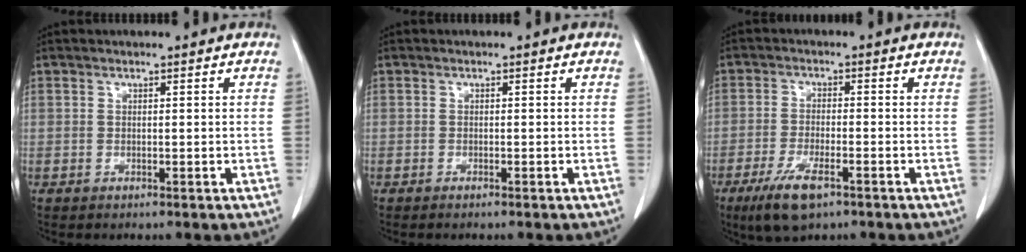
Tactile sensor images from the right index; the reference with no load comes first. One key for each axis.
{"total": 0.9, "fx": -0.8, "fy": 0.0, "fz": 0.5, "tx": -0.011, "ty": -0.002, "tz": -0.011}
{"total": 7.2, "fx": -4.3, "fy": 1.8, "fz": 5.4, "tx": -0.112, "ty": -0.015, "tz": -0.073}